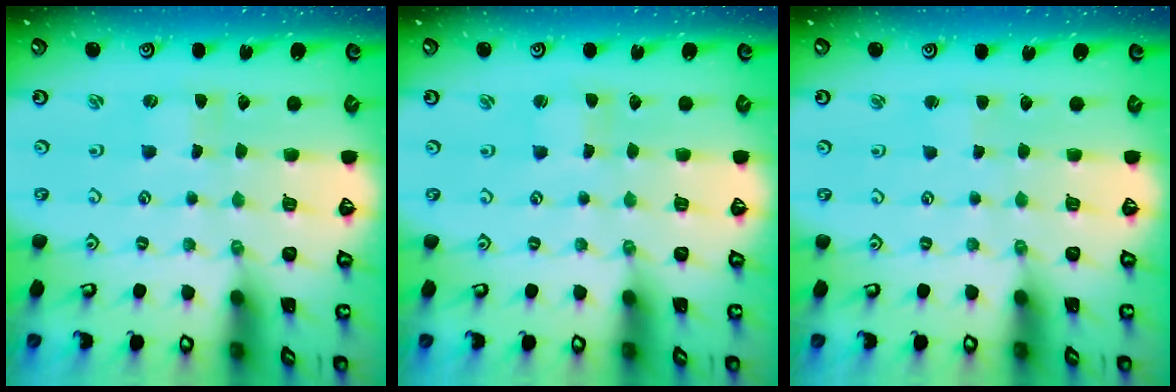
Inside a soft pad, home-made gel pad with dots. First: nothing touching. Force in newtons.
{"total": 0.9, "press": 0.9, "slide": 0.1}
{"total": 2.3, "press": 2.3, "slide": 0.2}